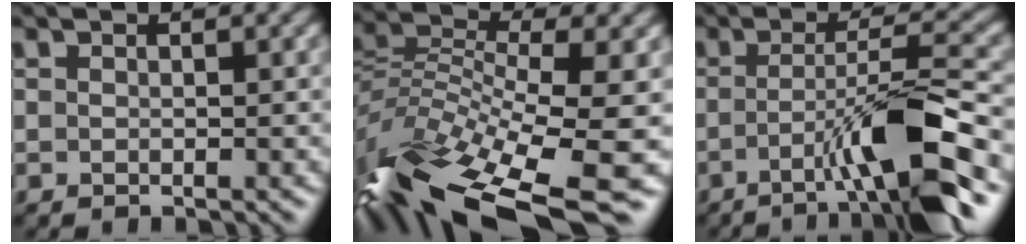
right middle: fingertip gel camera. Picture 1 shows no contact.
{"total": 14.0, "force": [-8.1, 5.1, 10.1], "torque": [-0.226, -0.003, -0.142]}
{"total": 8.9, "force": [-3.3, 1.4, 8.1], "torque": [-0.119, 0.007, -0.061]}